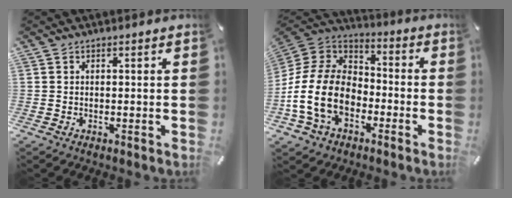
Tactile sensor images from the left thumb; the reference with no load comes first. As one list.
[{"total": 16.4, "force": [-5.5, 12.1, 9.7], "torque": [-0.225, 0.026, -0.100]}]